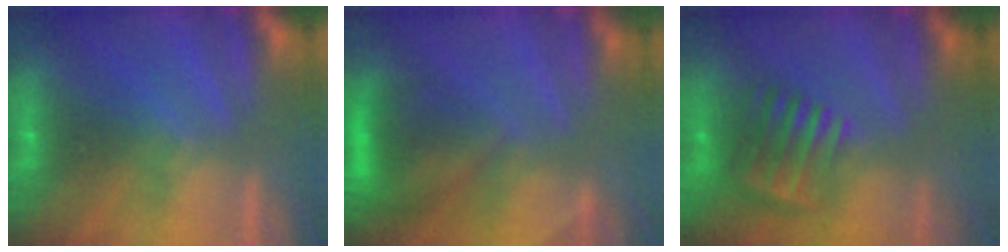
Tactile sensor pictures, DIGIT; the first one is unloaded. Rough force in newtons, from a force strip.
{"total": 5.9}
{"total": 3.7}